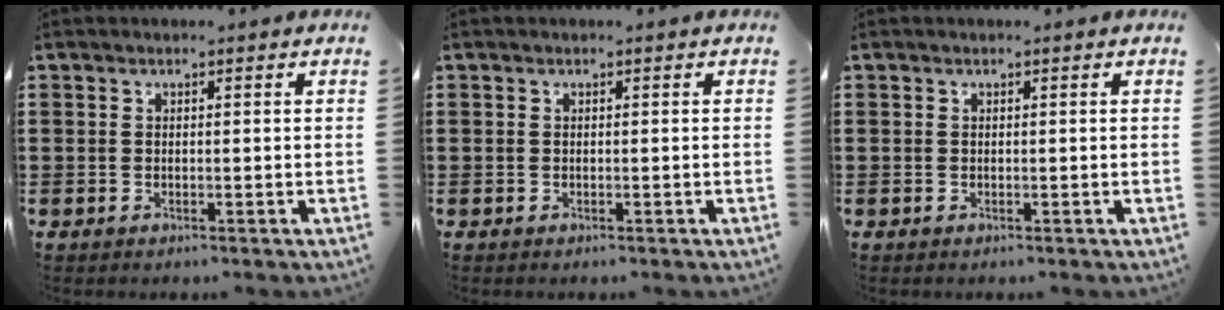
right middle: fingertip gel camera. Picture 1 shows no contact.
{"total": 0.0}
{"total": 0.0}